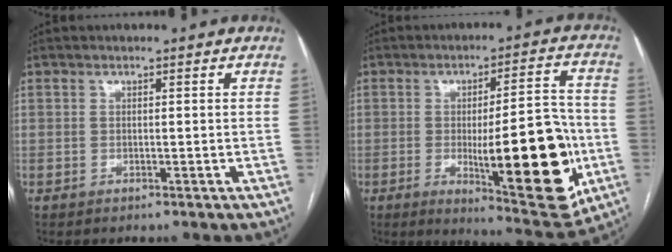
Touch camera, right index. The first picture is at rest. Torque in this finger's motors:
{"motor_torque": [1.88, 0.15, 0.87, 0.18]}